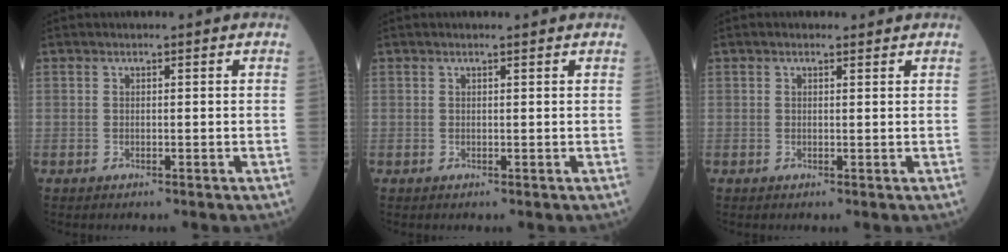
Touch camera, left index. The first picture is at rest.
{"total": 0.8, "force": [0.7, 0.0, 0.4], "torque": [-0.010, 0.006, 0.012]}
{"total": 1.2, "force": [0.9, 0.6, 0.6], "torque": [-0.019, 0.010, 0.013]}